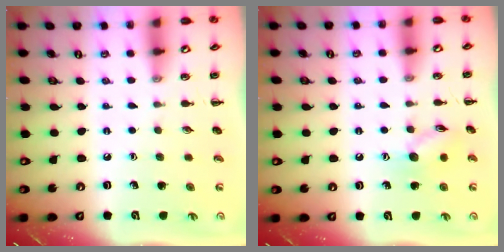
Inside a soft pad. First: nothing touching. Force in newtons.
{"total": 8.6, "press": 8.6, "slide": 0.7}